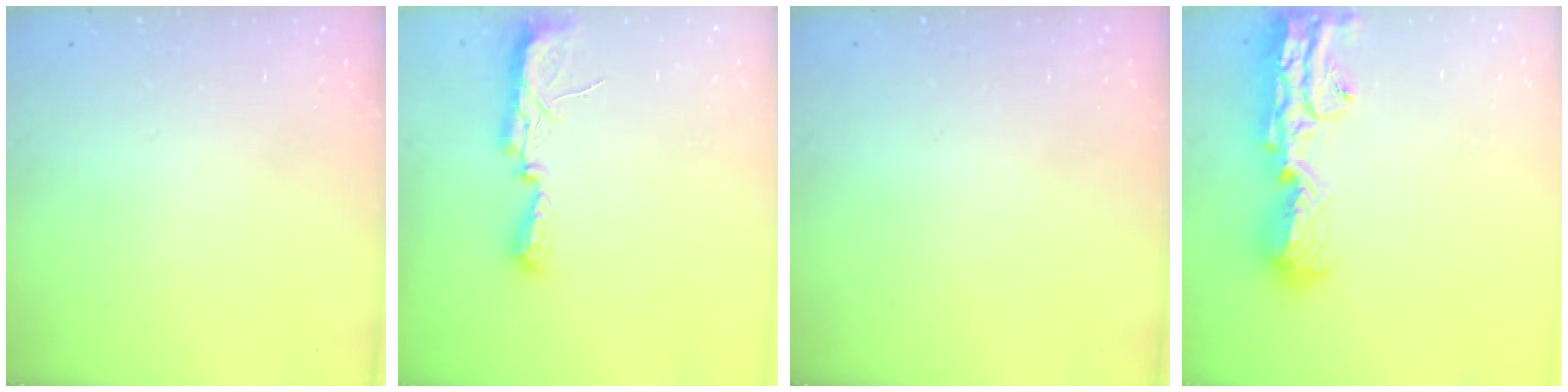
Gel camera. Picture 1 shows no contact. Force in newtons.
{"total": 7.9, "press": 7.8, "slide": 0.8}
{"total": 0.0}
{"total": 18.1, "press": 17.4, "slide": 5.2}